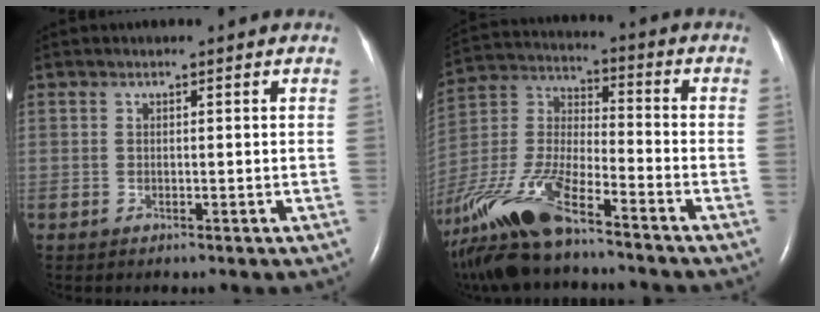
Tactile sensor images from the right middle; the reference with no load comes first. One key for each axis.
{"total": 19.9, "fx": -14.6, "fy": 4.5, "fz": 12.8, "tx": -0.322, "ty": -0.035, "tz": -0.280}